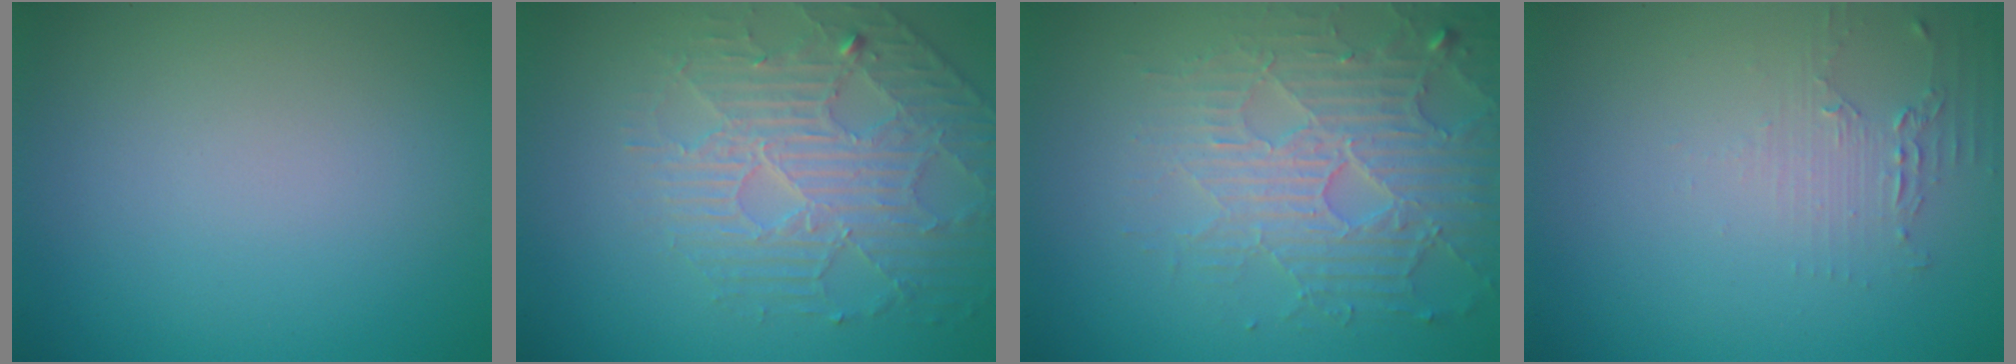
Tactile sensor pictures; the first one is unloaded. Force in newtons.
{"total": 4.2, "press": 3.9, "slide": 1.5}
{"total": 4.6, "press": 4.4, "slide": 1.4}
{"total": 1.5, "press": 1.5, "slide": 0.4}